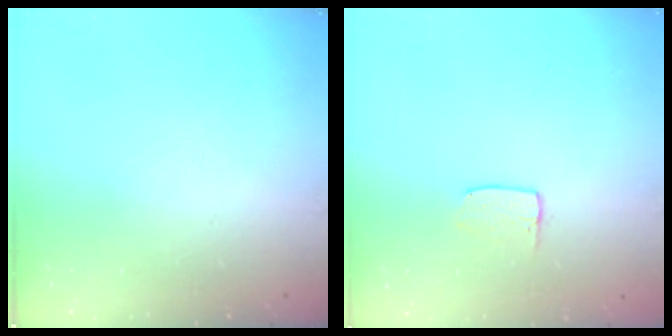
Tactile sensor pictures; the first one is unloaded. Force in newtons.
{"total": 3.6, "press": 3.6, "slide": 0.3}